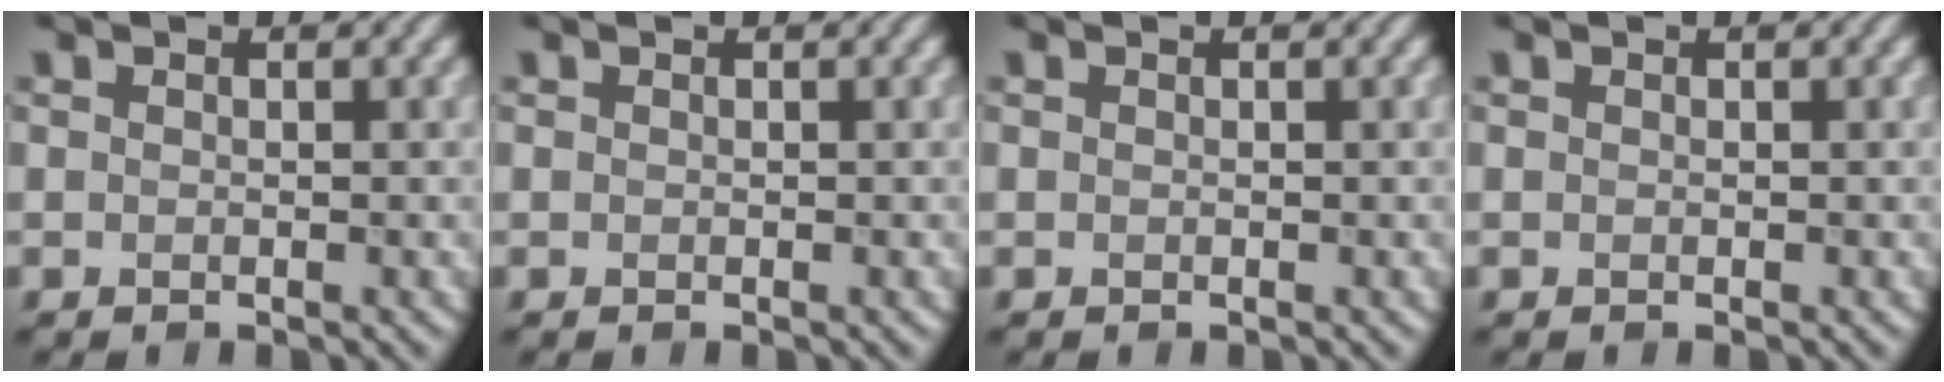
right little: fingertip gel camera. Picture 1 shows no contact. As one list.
[{"total": 0.0}, {"total": 0.0}, {"total": 0.0}]